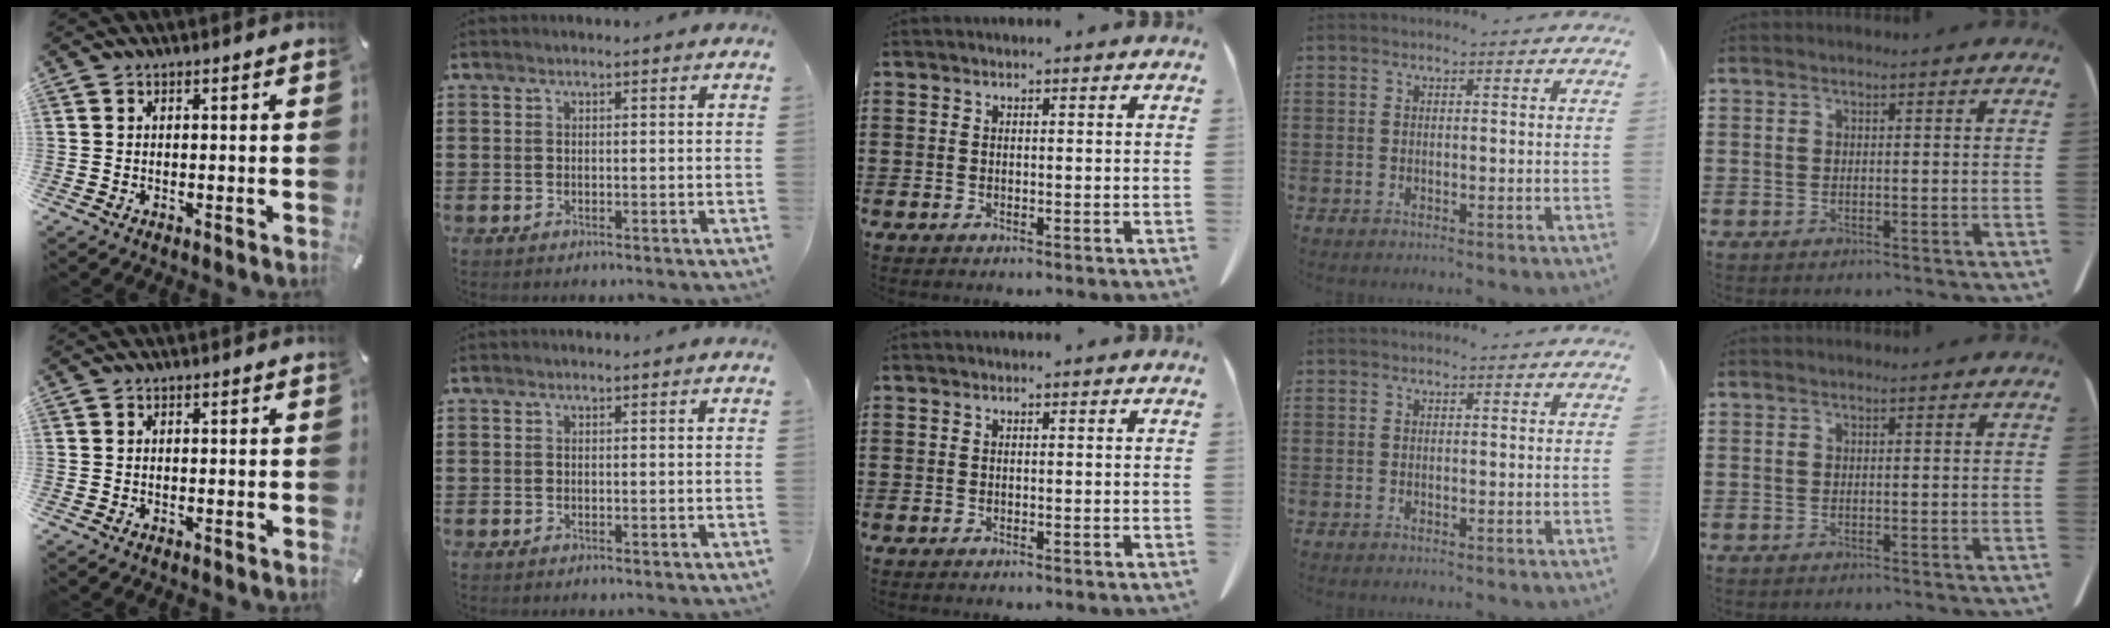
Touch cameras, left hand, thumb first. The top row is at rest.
{}